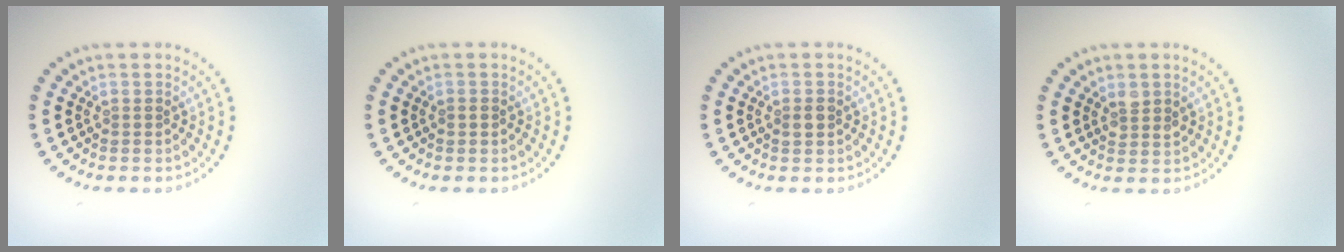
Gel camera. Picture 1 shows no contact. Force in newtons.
{"total": 0.8, "press": 0.8, "slide": 0.1}
{"total": 1.0, "press": 1.0, "slide": 0.0}
{"total": 1.5, "press": 1.3, "slide": 0.7}